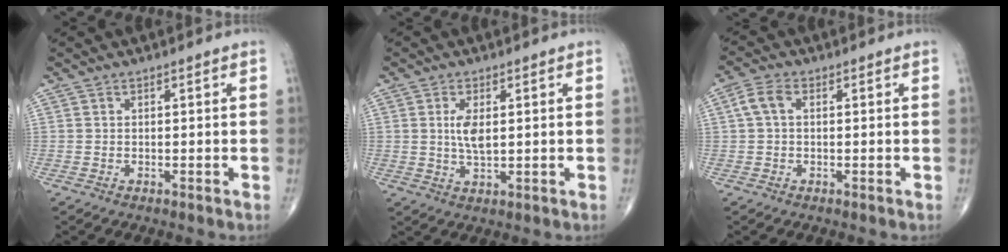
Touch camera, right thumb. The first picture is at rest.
{"total": 4.6, "force": [0.8, 1.9, 4.1], "torque": [-0.082, -0.009, 0.018]}
{"total": 3.8, "force": [0.6, 2.3, 2.9], "torque": [-0.064, 0.012, 0.009]}